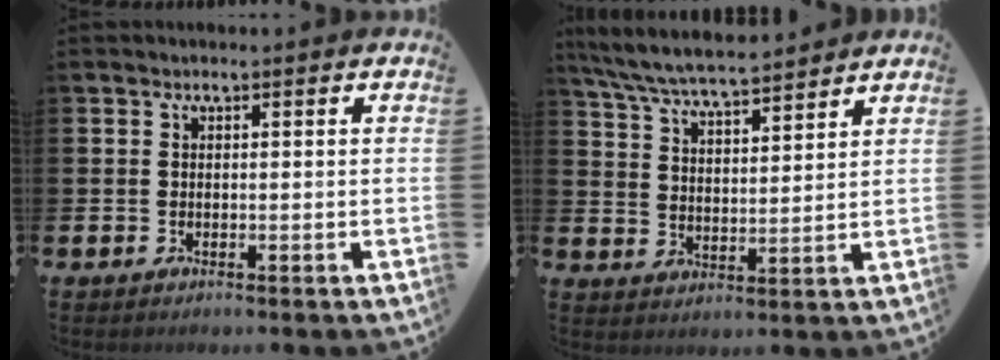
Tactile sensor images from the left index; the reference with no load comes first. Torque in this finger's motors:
{"motor_torque": [1.03, -0.97, 0.63, 0.21]}